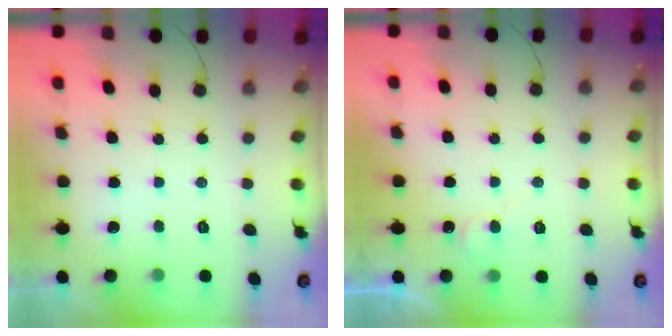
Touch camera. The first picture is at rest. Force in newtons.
{"total": 4.7, "press": 4.7, "slide": 0.6}